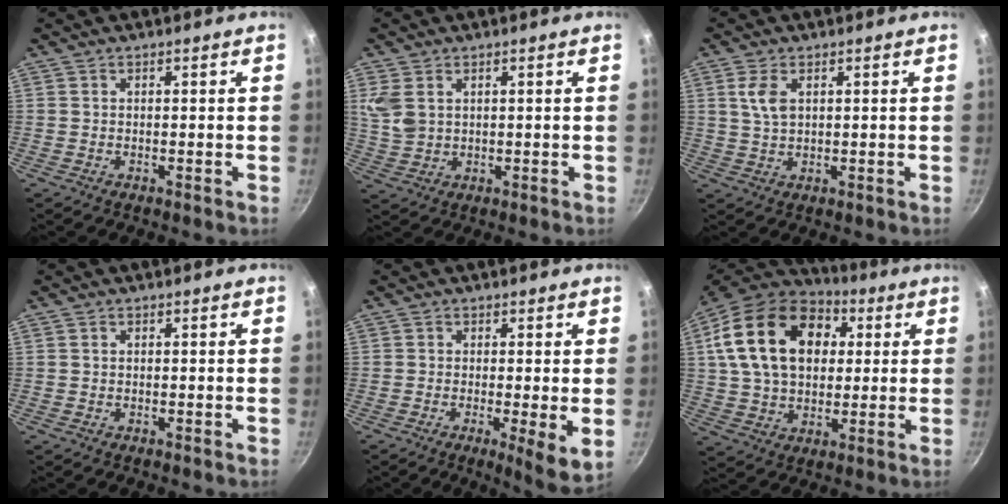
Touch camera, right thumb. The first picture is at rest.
{"total": 5.6, "force": [2.0, 3.8, 3.6], "torque": [-0.070, -0.005, 0.048]}
{"total": 4.4, "force": [1.5, 2.5, 3.4], "torque": [-0.064, -0.006, 0.030]}
{"total": 0.5, "force": [0.1, 0.4, 0.3], "torque": [-0.004, 0.003, 0.001]}
{"total": 6.5, "force": [-0.8, 1.3, 6.3], "torque": [-0.088, -0.019, -0.011]}
{"total": 22.9, "force": [6.0, 15.9, 15.4], "torque": [-0.250, 0.011, 0.099]}